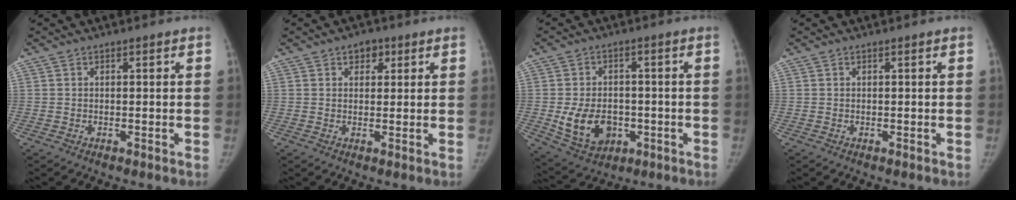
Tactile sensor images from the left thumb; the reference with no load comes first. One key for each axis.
{"total": 3.2, "fx": 1.6, "fy": 2.3, "fz": 1.5, "tx": 0.001, "ty": -0.004, "tz": 0.018}
{"total": 10.8, "fx": -2.3, "fy": 8.0, "fz": 6.9, "tx": -0.099, "ty": 0.006, "tz": -0.023}
{"total": 0.0}